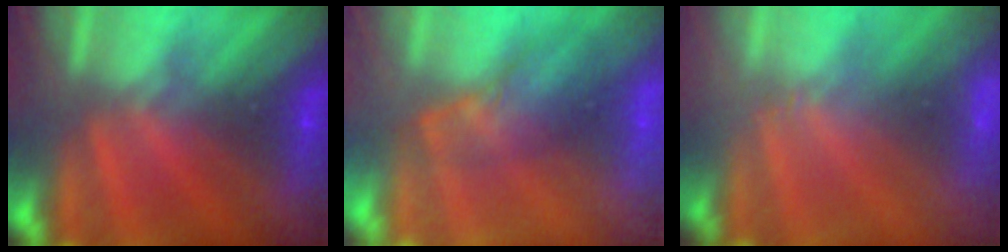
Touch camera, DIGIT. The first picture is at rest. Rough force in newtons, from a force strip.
{"total": 2.5}
{"total": 2.4}